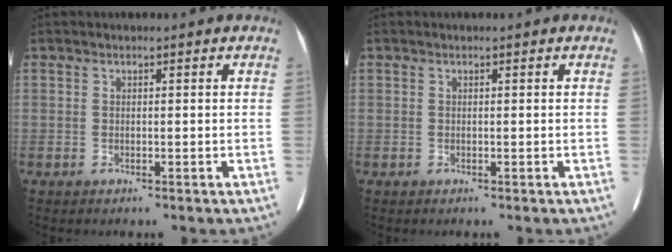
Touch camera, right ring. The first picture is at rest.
{"total": 0.0}